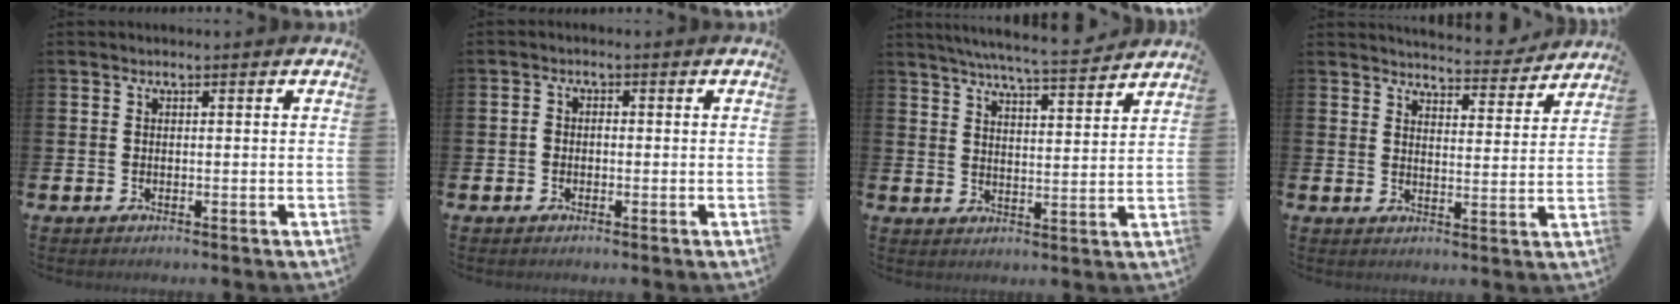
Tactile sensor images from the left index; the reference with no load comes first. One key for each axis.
{"total": 1.4, "fx": -0.5, "fy": 1.1, "fz": 0.8, "tx": -0.015, "ty": 0.007, "tz": -0.012}
{"total": 6.6, "fx": 6.3, "fy": -0.3, "fz": 2.1, "tx": -0.047, "ty": -0.043, "tz": 0.108}
{"total": 4.8, "fx": 4.7, "fy": 0.6, "fz": 0.5, "tx": -0.016, "ty": -0.037, "tz": 0.080}